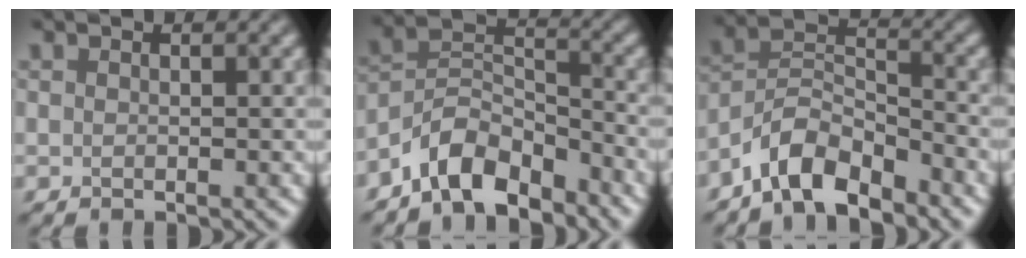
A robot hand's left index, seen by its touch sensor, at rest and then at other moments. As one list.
[{"total": 6.4, "force": [-5.5, 2.3, 2.1], "torque": [-0.035, 0.007, -0.097]}, {"total": 5.9, "force": [-5.2, 1.8, 2.1], "torque": [-0.038, 0.006, -0.092]}]